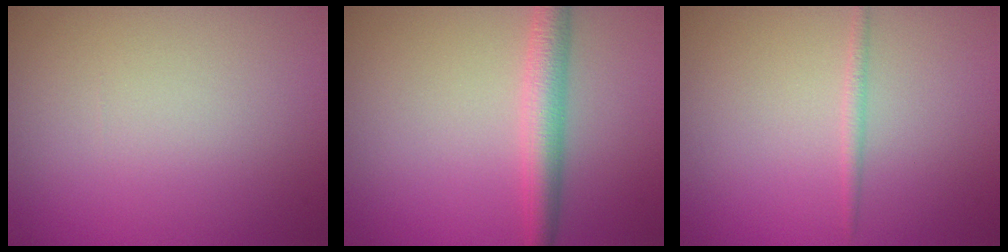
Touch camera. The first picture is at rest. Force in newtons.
{"total": 3.5, "press": 3.5, "slide": 0.0}
{"total": 0.9, "press": 0.9, "slide": 0.0}